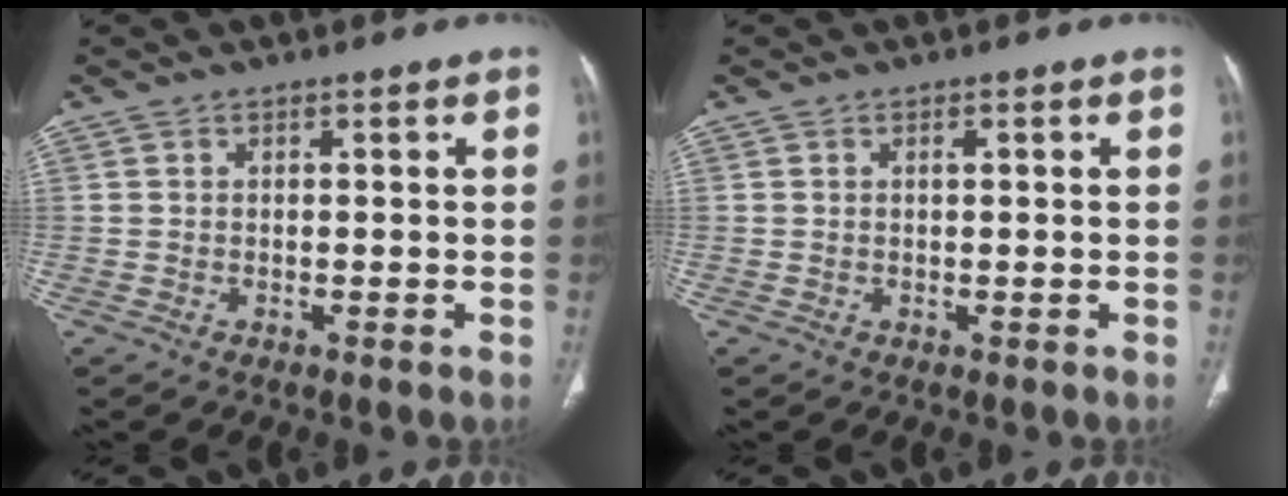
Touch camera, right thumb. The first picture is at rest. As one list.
[{"total": 0.7, "force": [0.3, 0.3, 0.6], "torque": [-0.005, 0.001, 0.004]}]